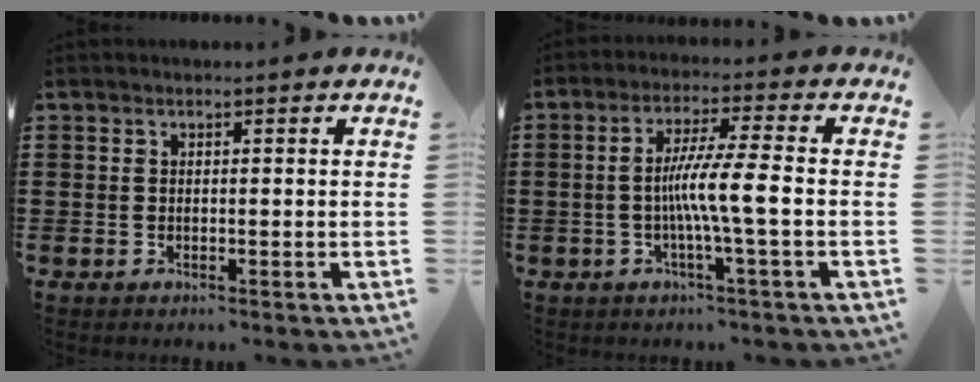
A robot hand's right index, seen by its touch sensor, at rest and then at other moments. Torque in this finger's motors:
{"motor_torque": [1.56, -0.59, 0.33, 0.21]}